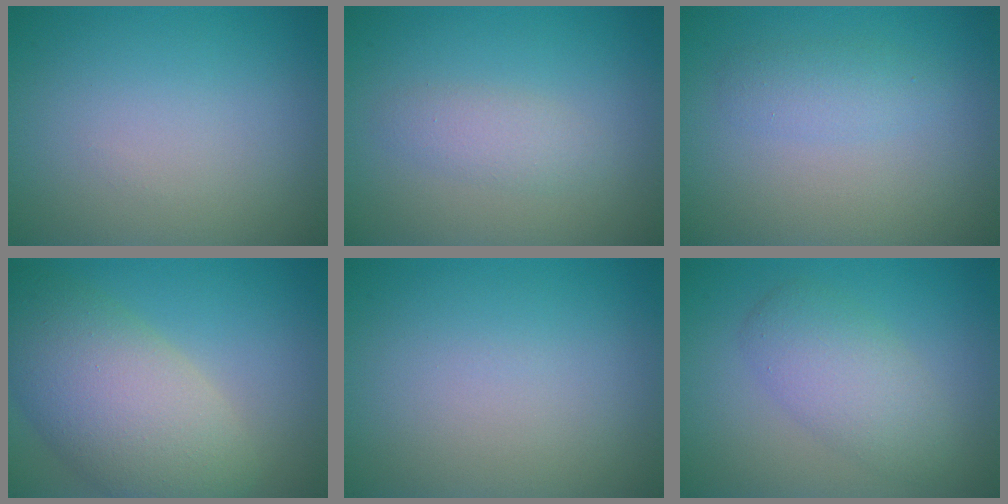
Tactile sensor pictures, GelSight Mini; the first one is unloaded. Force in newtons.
{"total": 1.8, "press": 1.8, "slide": 0.0}
{"total": 1.7, "press": 1.7, "slide": 0.0}
{"total": 9.2, "press": 9.2, "slide": 0.8}
{"total": 0.0}
{"total": 3.9, "press": 3.9, "slide": 0.1}